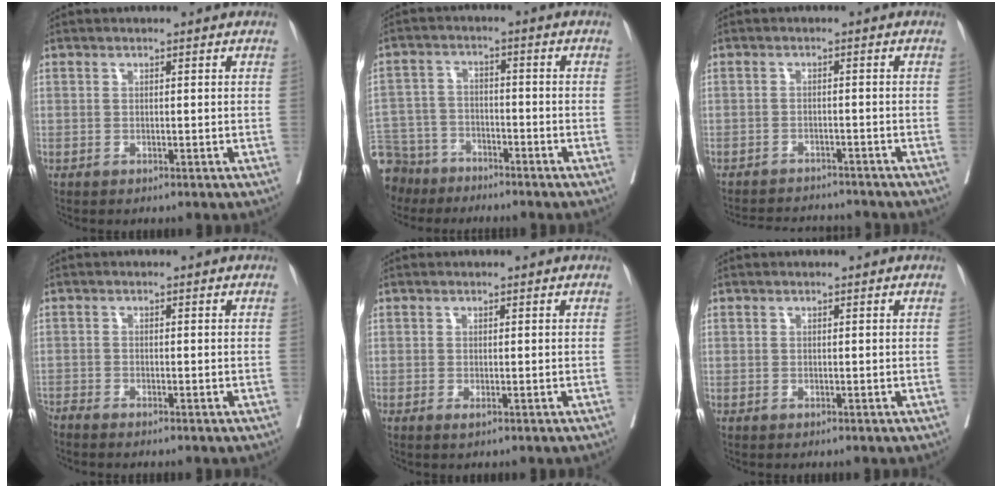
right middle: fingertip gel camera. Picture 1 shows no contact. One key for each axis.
{"total": 12.8, "fx": -10.2, "fy": 7.3, "fz": 2.7, "tx": -0.095, "ty": 0.000, "tz": -0.178}
{"total": 8.6, "fx": -8.3, "fy": 1.5, "fz": 1.8, "tx": -0.030, "ty": 0.002, "tz": -0.111}
{"total": 1.7, "fx": -1.6, "fy": -0.4, "fz": 0.3, "tx": -0.005, "ty": -0.003, "tz": -0.036}
{"total": 0.7, "fx": -0.3, "fy": 0.1, "fz": 0.6, "tx": -0.011, "ty": -0.003, "tz": -0.004}
{"total": 0.0}